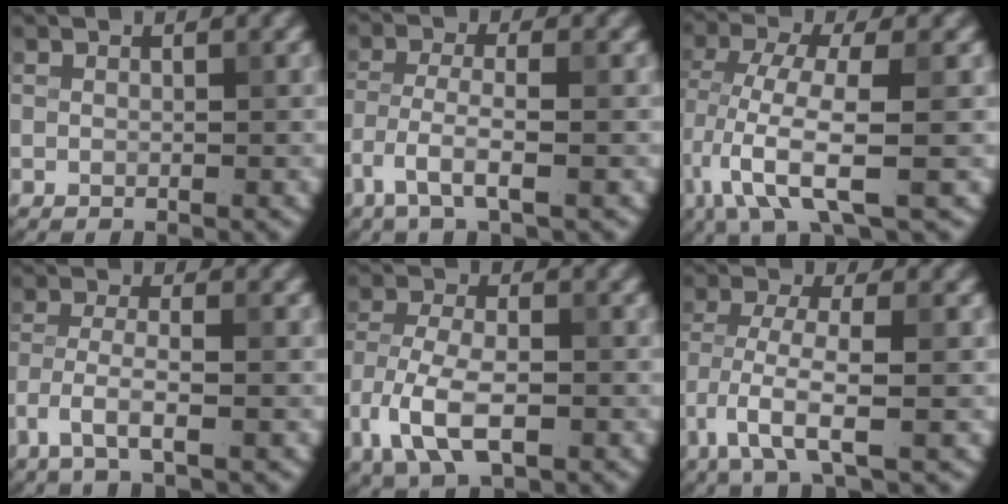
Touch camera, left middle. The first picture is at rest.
{"total": 3.5, "force": [-2.0, 0.8, 2.8], "torque": [-0.060, 0.001, -0.046]}
{"total": 7.5, "force": [-2.6, 2.1, 6.7], "torque": [-0.147, -0.003, -0.055]}
{"total": 3.2, "force": [-1.8, 0.7, 2.6], "torque": [-0.055, 0.001, -0.043]}
{"total": 7.1, "force": [-3.3, 3.5, 5.2], "torque": [-0.111, -0.004, -0.070]}
{"total": 5.0, "force": [-2.4, 1.3, 4.2], "torque": [-0.090, 0.000, -0.053]}